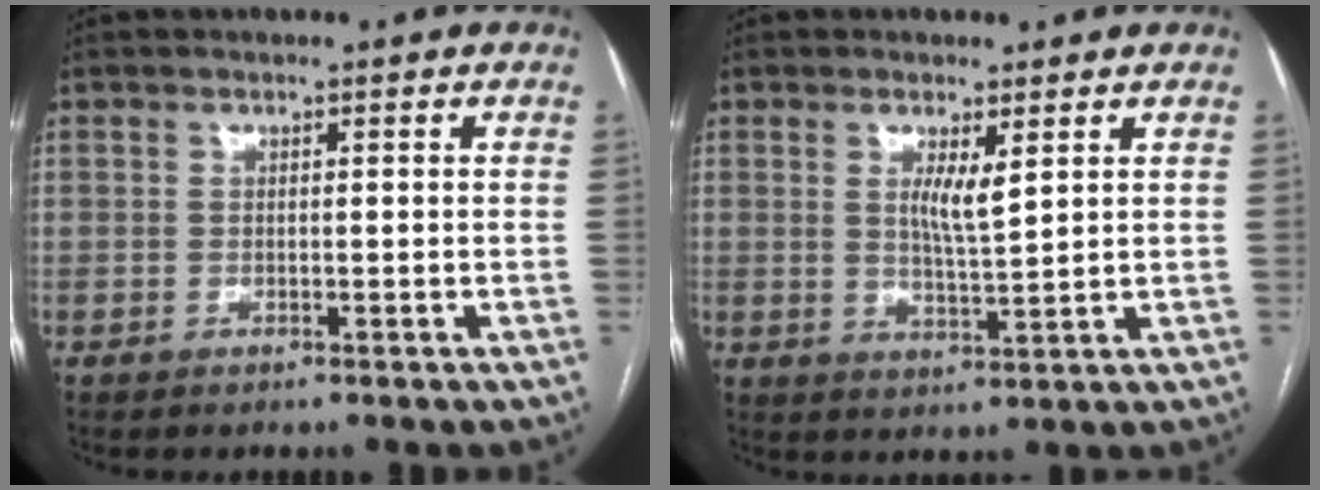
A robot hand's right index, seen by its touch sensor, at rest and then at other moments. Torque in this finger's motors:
{"motor_torque": [0.69, 0.43, 0.16, 0.07]}